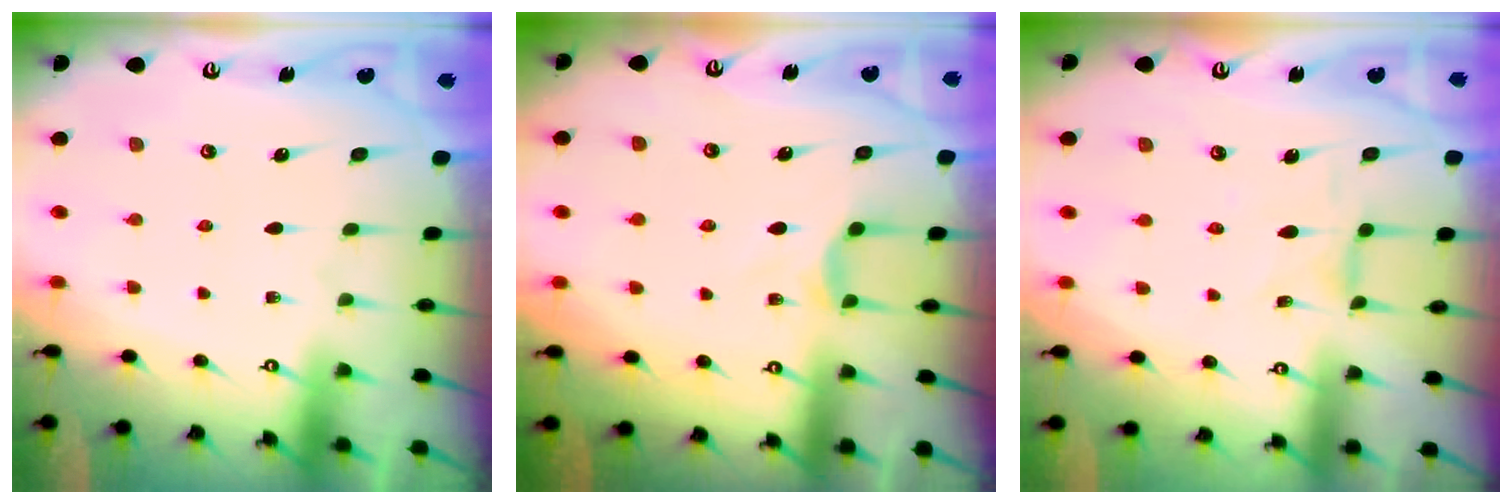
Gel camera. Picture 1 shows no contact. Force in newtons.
{"total": 2.9, "press": 2.9, "slide": 0.4}
{"total": 2.3, "press": 2.3, "slide": 0.5}